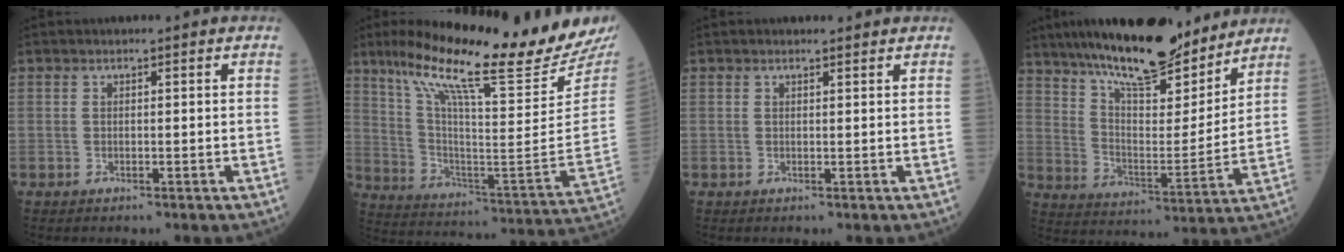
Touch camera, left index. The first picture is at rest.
{"total": 25.2, "force": [20.5, -0.3, 14.7], "torque": [-0.246, -0.066, 0.309]}
{"total": 1.0, "force": [1.0, 0.1, 0.1], "torque": [-0.009, 0.001, 0.014]}
{"total": 19.6, "force": [16.2, 4.4, 10.2], "torque": [-0.170, 0.006, 0.264]}